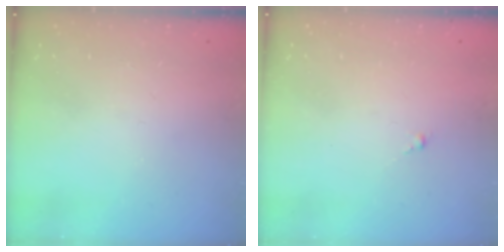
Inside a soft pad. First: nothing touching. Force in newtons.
{"total": 0.5, "press": 0.4, "slide": 0.4}